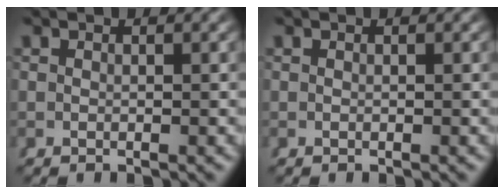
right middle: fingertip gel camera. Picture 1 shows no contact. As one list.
[{"total": 0.0}]